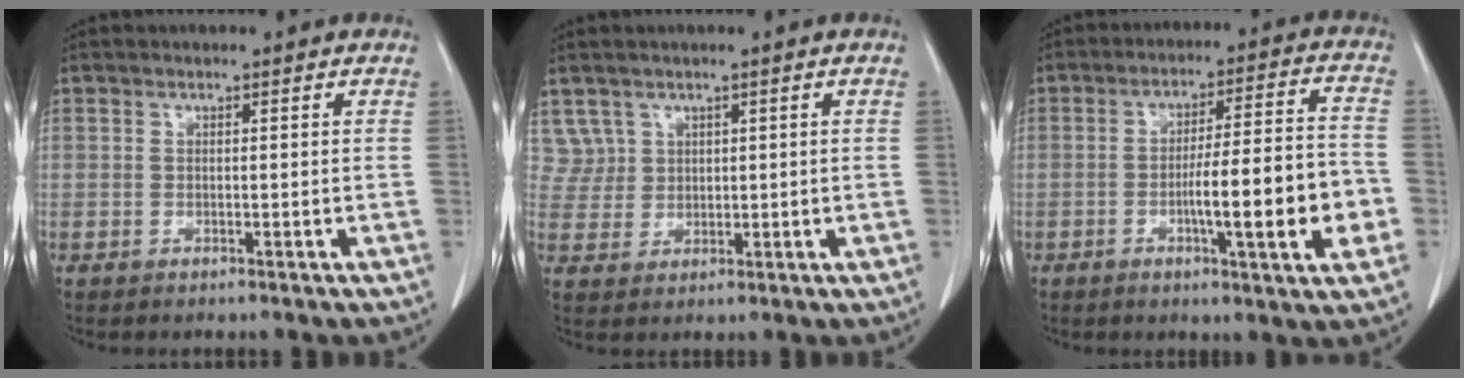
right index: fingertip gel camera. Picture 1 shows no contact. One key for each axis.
{"total": 3.8, "fx": 2.1, "fy": 3.2, "fz": -0.4, "tx": 0.019, "ty": 0.006, "tz": 0.043}
{"total": 13.6, "fx": -3.7, "fy": 1.0, "fz": 13.1, "tx": -0.198, "ty": 0.007, "tz": -0.055}